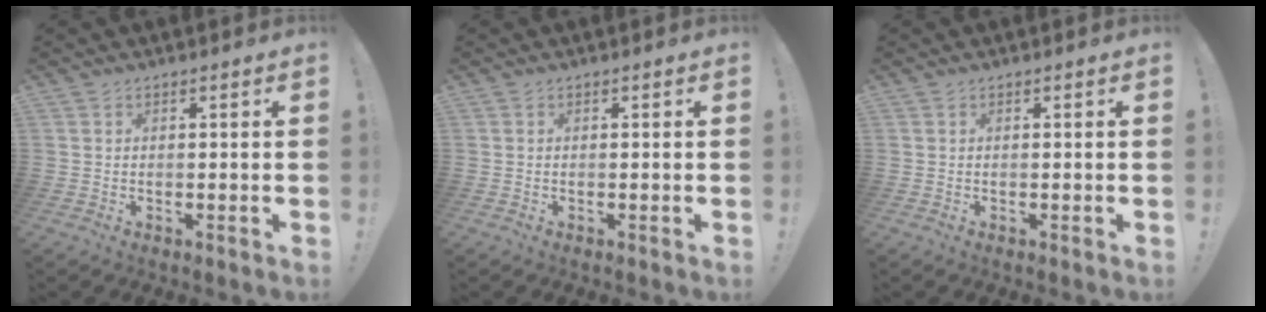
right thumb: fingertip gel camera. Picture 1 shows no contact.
{"total": 0.0}
{"total": 0.0}